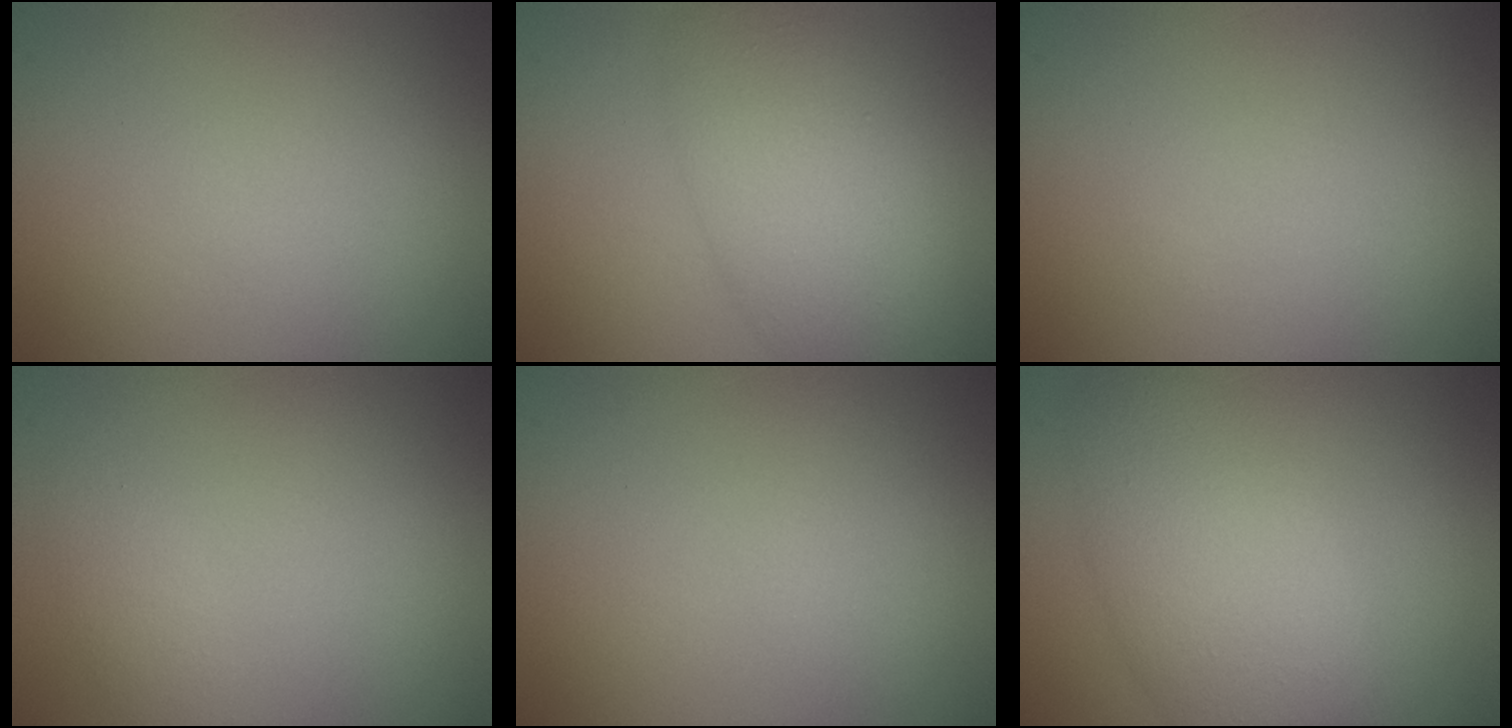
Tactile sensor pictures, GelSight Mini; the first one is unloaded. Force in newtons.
{"total": 6.3, "press": 6.3, "slide": 0.4}
{"total": 0.0}
{"total": 1.2, "press": 1.2, "slide": 0.0}
{"total": 0.0}
{"total": 6.5, "press": 6.5, "slide": 0.3}